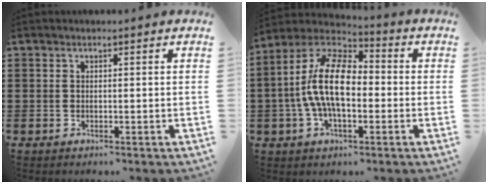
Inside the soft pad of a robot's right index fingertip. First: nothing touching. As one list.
[{"total": 12.6, "force": [-0.6, 5.8, 11.2], "torque": [-0.255, -0.002, -0.020]}]